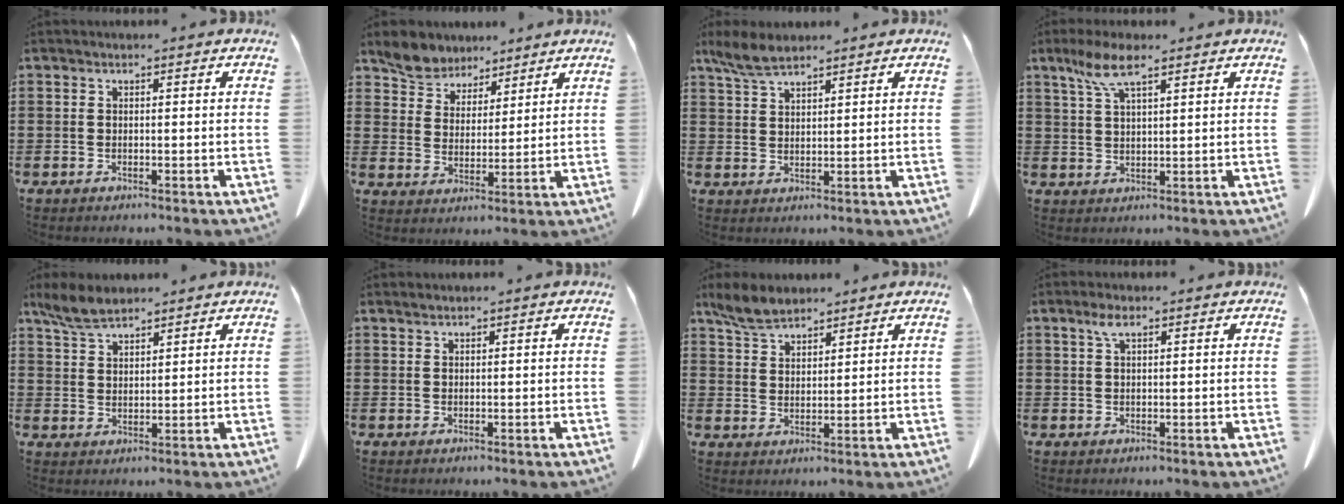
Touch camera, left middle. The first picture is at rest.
{"total": 6.0, "force": [5.4, 2.5, 0.3], "torque": [-0.036, -0.018, 0.103]}
{"total": 4.6, "force": [3.7, 1.1, 2.5], "torque": [-0.058, -0.004, 0.070]}
{"total": 6.1, "force": [3.7, 1.4, 4.7], "torque": [-0.099, 0.003, 0.066]}
{"total": 4.9, "force": [4.0, 1.4, 2.4], "torque": [-0.058, -0.007, 0.078]}
{"total": 0.6, "force": [0.5, 0.0, 0.2], "torque": [-0.005, -0.003, 0.012]}
{"total": 5.0, "force": [4.3, 1.6, 1.9], "torque": [-0.051, -0.007, 0.083]}
{"total": 2.5, "force": [1.3, 0.8, 2.0], "torque": [-0.044, 0.004, 0.023]}